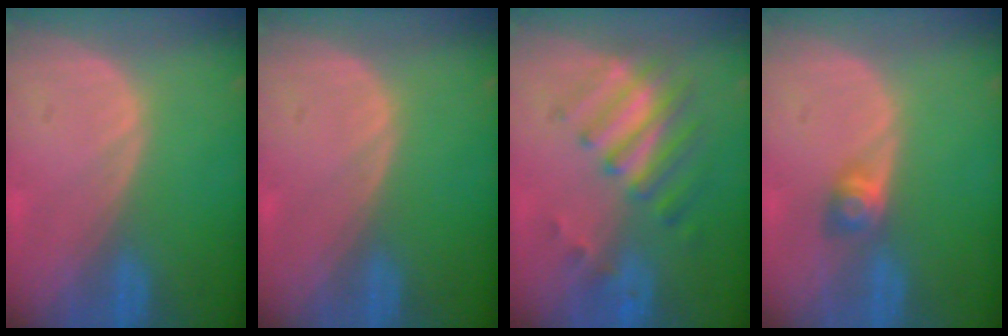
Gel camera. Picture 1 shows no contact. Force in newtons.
{"total": 0.0}
{"total": 7.8, "press": 7.0, "slide": 3.4}
{"total": 2.8, "press": 2.5, "slide": 1.3}